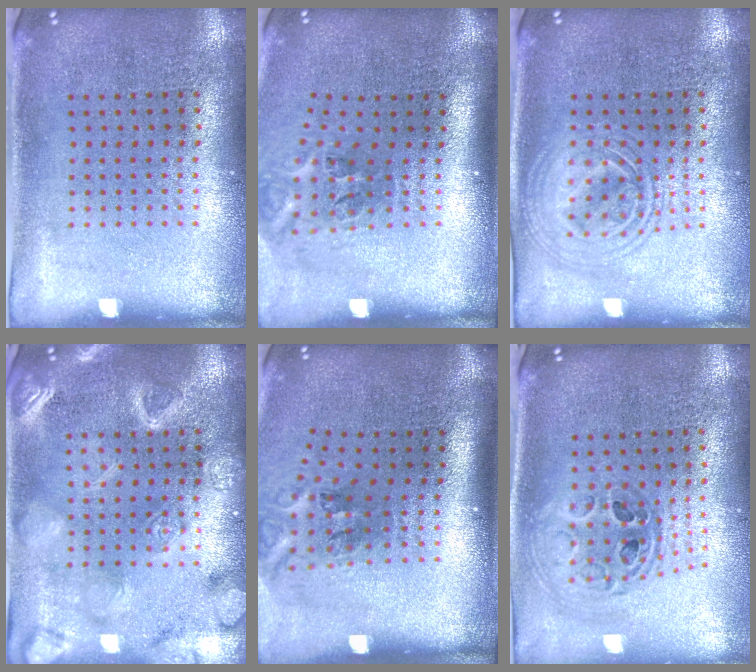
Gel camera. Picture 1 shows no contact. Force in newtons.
{"total": 2.3, "press": 1.4, "slide": 1.8}
{"total": 1.7, "press": 1.7, "slide": 0.3}
{"total": 3.0, "press": 3.0, "slide": 0.2}
{"total": 2.1, "press": 1.3, "slide": 1.6}
{"total": 1.0, "press": 1.0, "slide": 0.2}